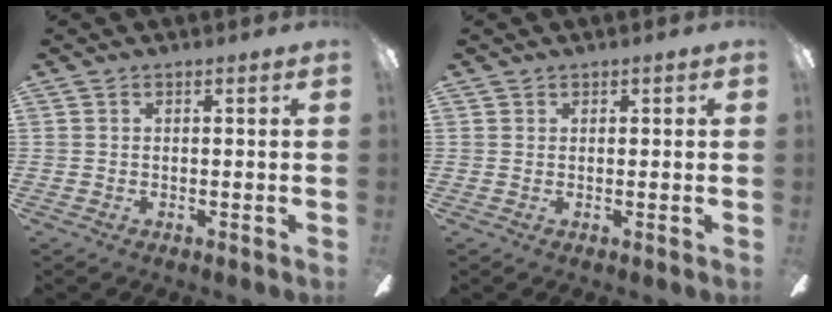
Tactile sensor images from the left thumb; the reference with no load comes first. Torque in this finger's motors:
{"motor_torque": [-0.01, 0.19, -0.43, 0.06, 0.00]}